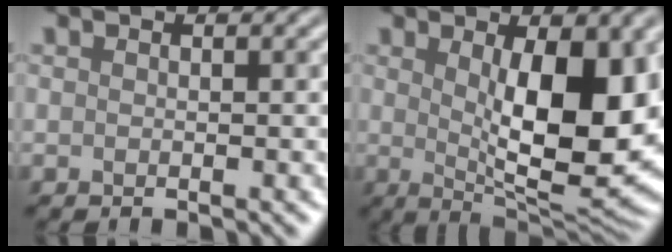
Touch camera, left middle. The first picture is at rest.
{"total": 11.6, "force": [1.1, 4.0, 10.8], "torque": [-0.149, -0.013, 0.023]}